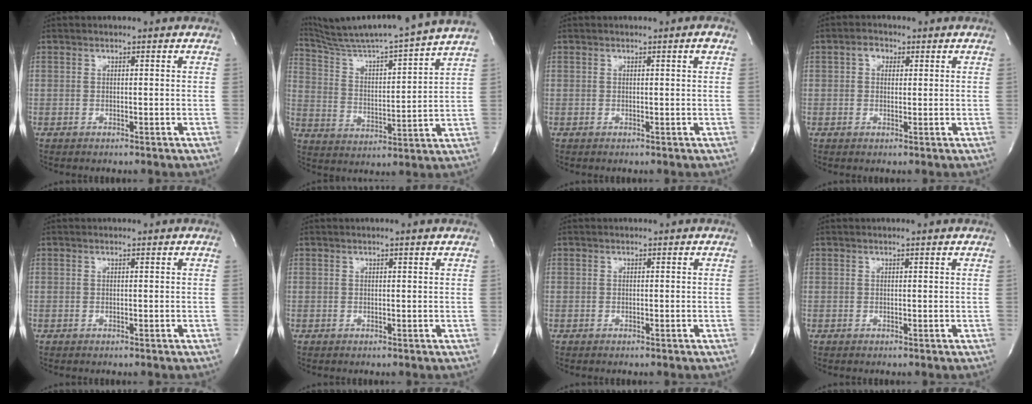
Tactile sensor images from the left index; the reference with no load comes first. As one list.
[{"total": 20.2, "force": [18.3, -2.4, 8.1], "torque": [-0.151, -0.035, 0.279]}, {"total": 1.0, "force": [0.4, -0.2, 0.9], "torque": [-0.016, -0.002, 0.006]}, {"total": 2.3, "force": [0.8, 1.7, 1.3], "torque": [-0.024, 0.008, 0.012]}, {"total": 0.0}, {"total": 1.0, "force": [0.8, -0.3, 0.5], "torque": [-0.019, 0.001, 0.017]}, {"total": 0.0}, {"total": 0.6, "force": [0.6, -0.1, 0.3], "torque": [-0.013, -0.001, 0.011]}]